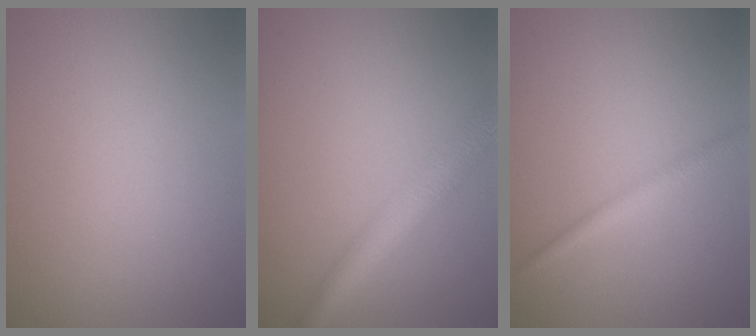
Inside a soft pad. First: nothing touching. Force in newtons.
{"total": 4.8, "press": 4.8, "slide": 0.2}
{"total": 1.6, "press": 1.6, "slide": 0.0}